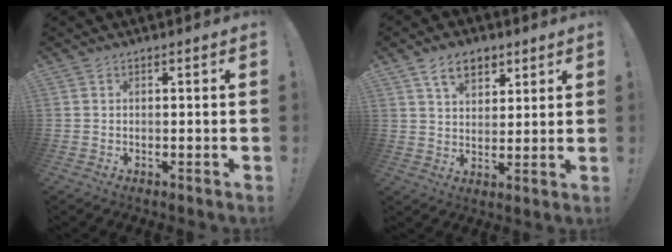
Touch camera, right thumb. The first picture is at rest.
{"total": 8.6, "force": [5.0, 5.4, 4.5], "torque": [-0.072, -0.010, 0.094]}